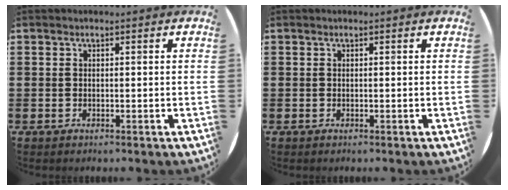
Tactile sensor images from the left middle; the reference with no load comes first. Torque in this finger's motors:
{"motor_torque": [-0.04, 0.04, 0.00, 0.00]}